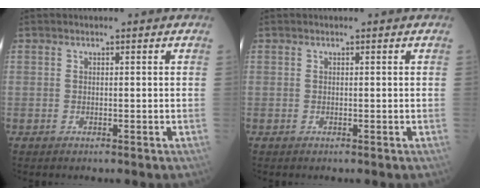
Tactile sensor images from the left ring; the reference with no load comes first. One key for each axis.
{"total": 0.0}